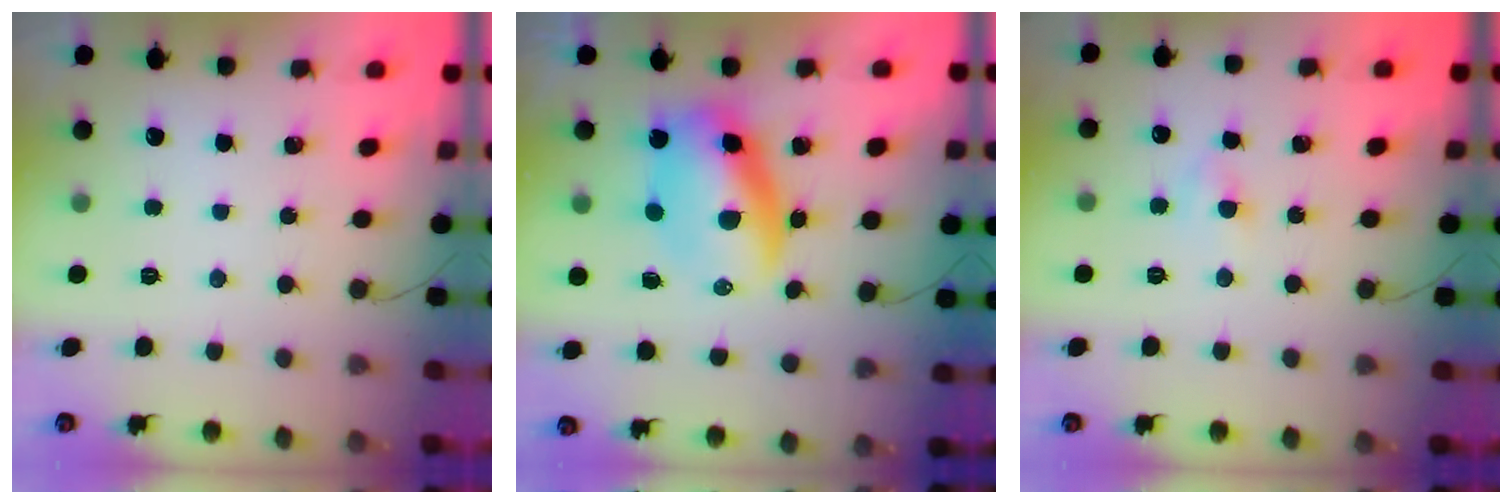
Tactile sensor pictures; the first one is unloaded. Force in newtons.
{"total": 10.7, "press": 10.3, "slide": 2.8}
{"total": 3.8, "press": 3.7, "slide": 1.1}